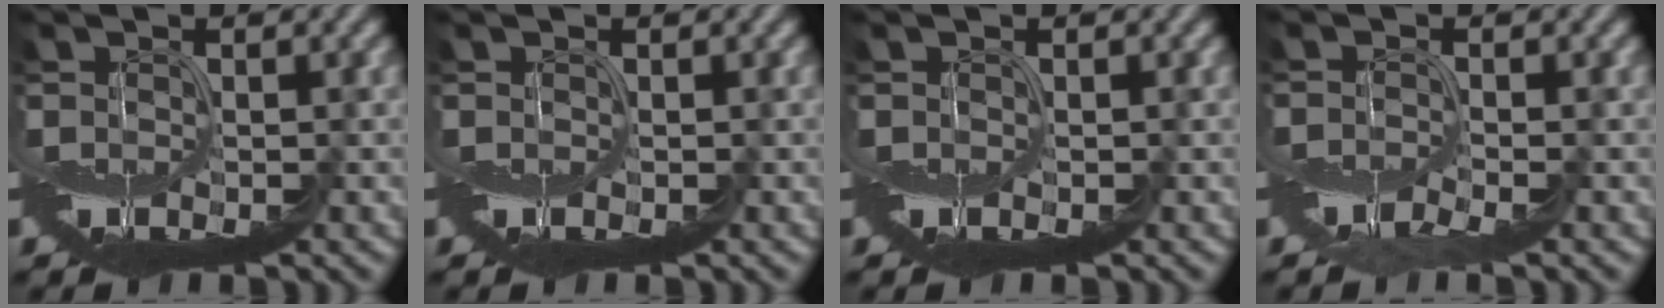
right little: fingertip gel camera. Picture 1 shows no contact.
{"total": 0.0}
{"total": 0.0}
{"total": 1.5, "force": [-1.1, -0.9, -0.7], "torque": [0.012, 0.000, -0.021]}